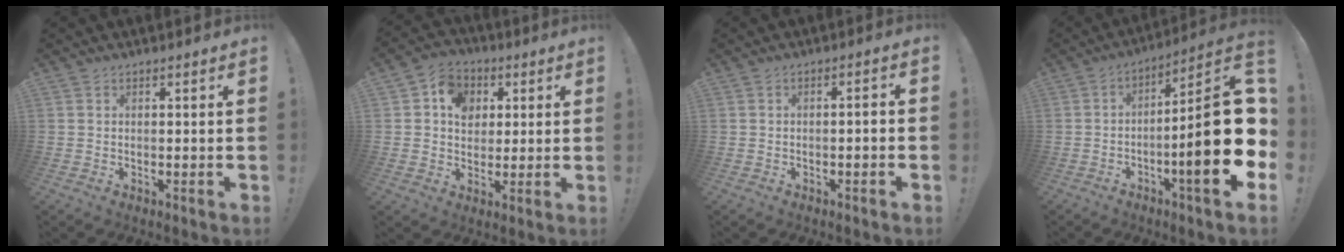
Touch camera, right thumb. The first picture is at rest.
{"total": 9.4, "force": [2.4, 8.0, 4.3], "torque": [-0.056, -0.004, 0.047]}
{"total": 1.8, "force": [-1.1, -0.1, 1.4], "torque": [-0.022, 0.004, -0.019]}
{"total": 24.0, "force": [-3.1, 5.0, 23.3], "torque": [-0.343, 0.013, -0.048]}